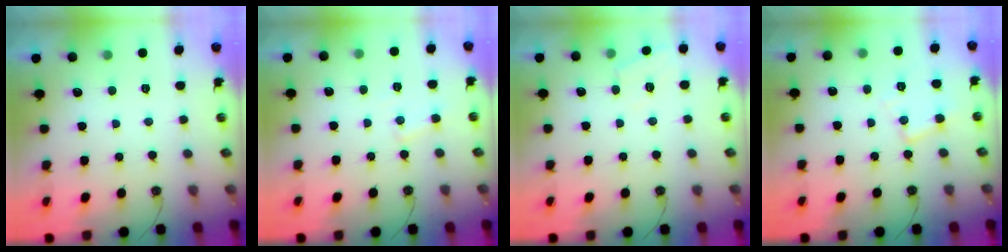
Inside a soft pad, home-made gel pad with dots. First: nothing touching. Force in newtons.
{"total": 4.9, "press": 4.9, "slide": 0.4}
{"total": 4.4, "press": 4.4, "slide": 0.6}
{"total": 9.2, "press": 9.2, "slide": 0.7}